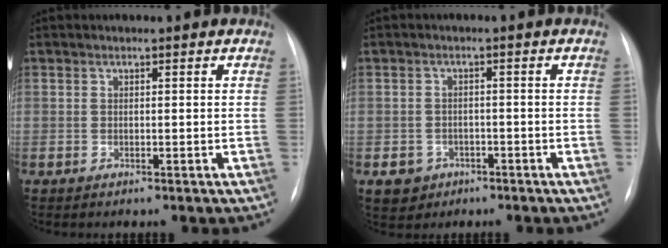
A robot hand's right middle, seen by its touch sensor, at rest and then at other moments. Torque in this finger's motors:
{"motor_torque": [0.39, -0.35, 0.18, 0.03]}